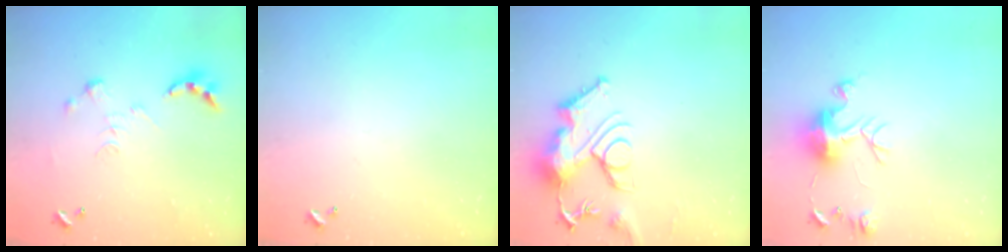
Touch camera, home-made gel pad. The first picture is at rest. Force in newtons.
{"total": 0.0}
{"total": 11.9, "press": 11.8, "slide": 1.6}
{"total": 11.6, "press": 11.6, "slide": 1.1}